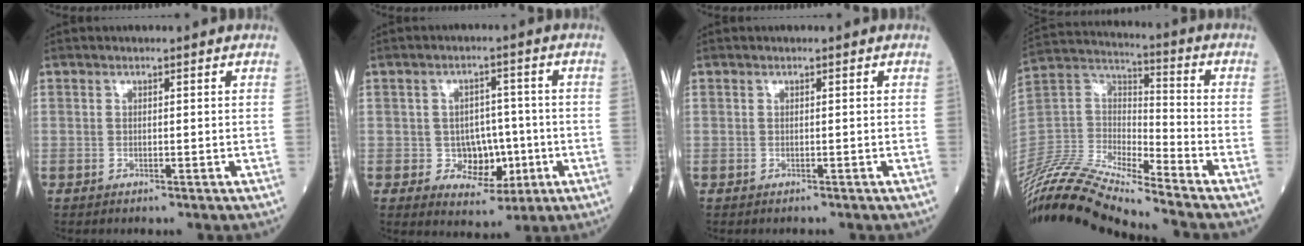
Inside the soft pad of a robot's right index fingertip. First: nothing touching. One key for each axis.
{"total": 6.4, "fx": -1.3, "fy": 4.9, "fz": 3.9, "tx": -0.045, "ty": 0.011, "tz": -0.010}
{"total": 0.0}
{"total": 17.6, "fx": -16.3, "fy": 0.1, "fz": 6.5, "tx": -0.129, "ty": 0.026, "tz": -0.311}